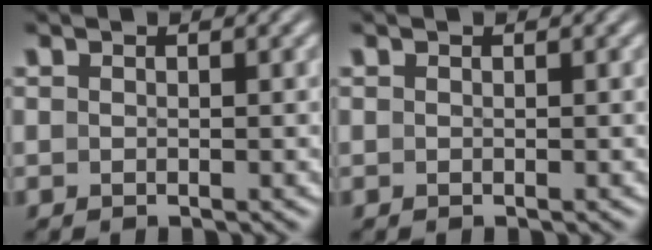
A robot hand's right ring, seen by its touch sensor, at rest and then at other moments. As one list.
[{"total": 0.0}]